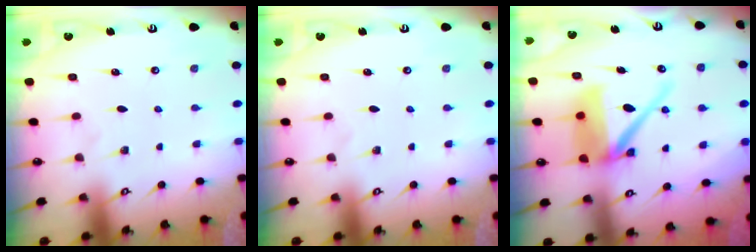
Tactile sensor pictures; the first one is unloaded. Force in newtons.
{"total": 0.0}
{"total": 11.5, "press": 11.4, "slide": 1.5}